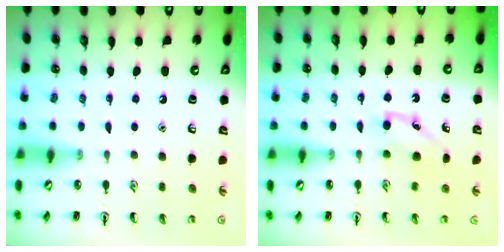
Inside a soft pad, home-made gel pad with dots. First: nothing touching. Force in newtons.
{"total": 5.2, "press": 5.0, "slide": 1.2}